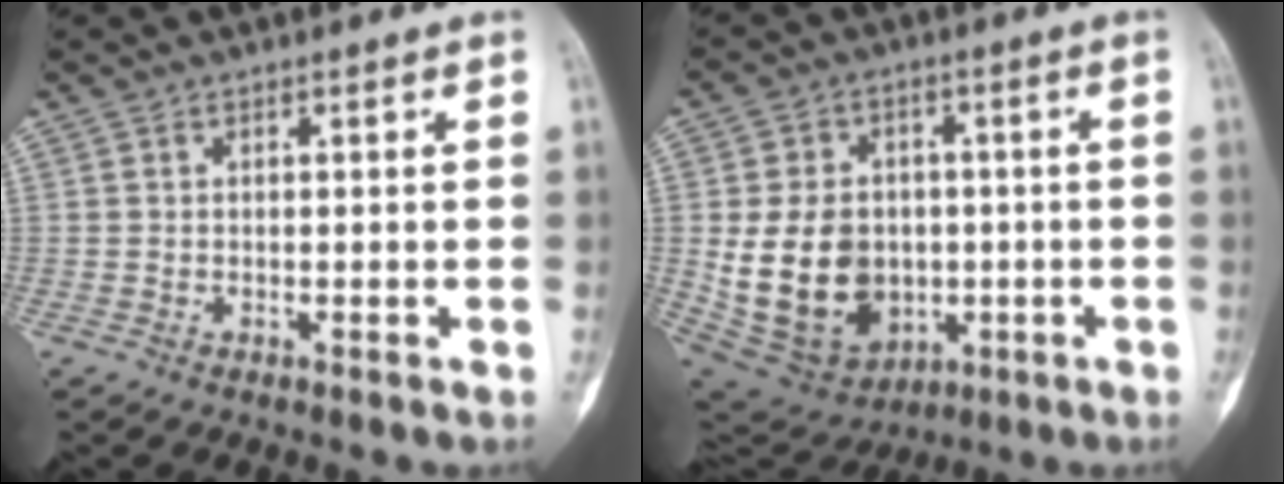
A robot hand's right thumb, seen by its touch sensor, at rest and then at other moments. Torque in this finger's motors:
{"motor_torque": [-0.35, 1.32, 1.38, 0.09, 0.22]}